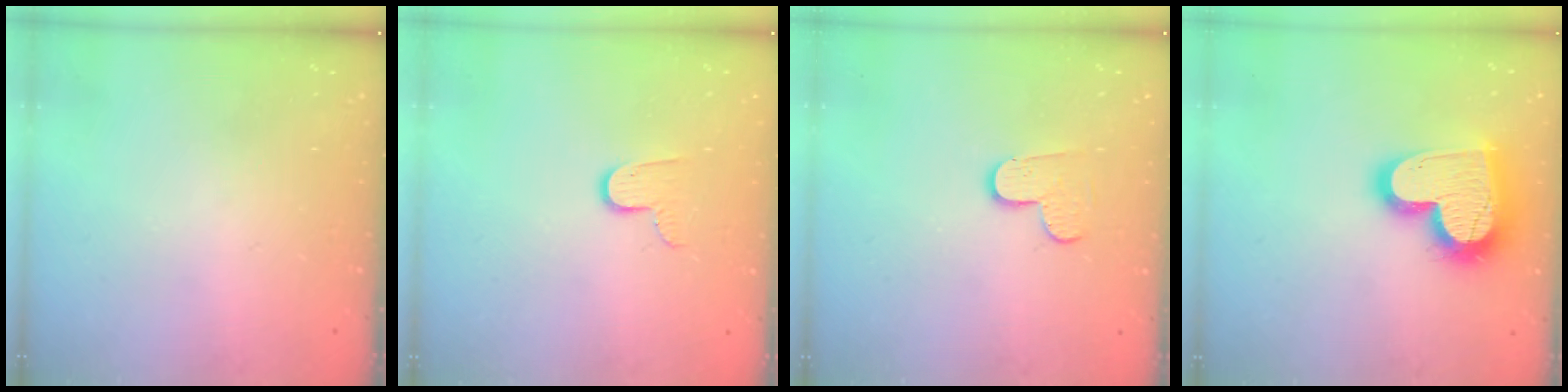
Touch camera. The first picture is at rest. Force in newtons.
{"total": 7.6, "press": 7.6, "slide": 0.6}
{"total": 4.2, "press": 4.2, "slide": 0.4}
{"total": 20.1, "press": 20.1, "slide": 1.7}